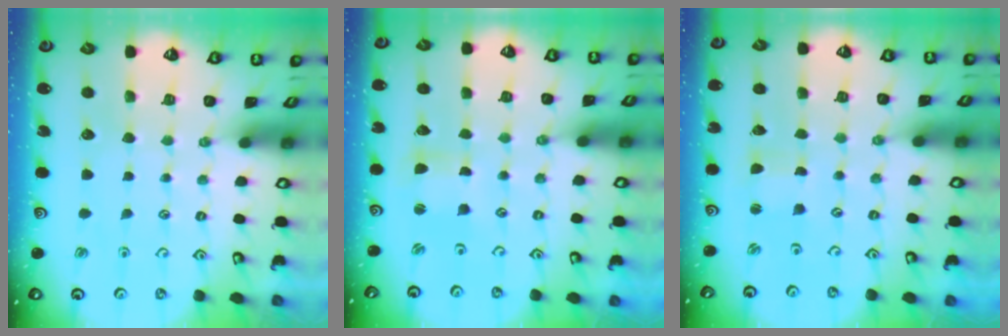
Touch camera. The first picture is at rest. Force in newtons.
{"total": 2.2, "press": 2.2, "slide": 0.3}
{"total": 1.5, "press": 1.5, "slide": 0.0}